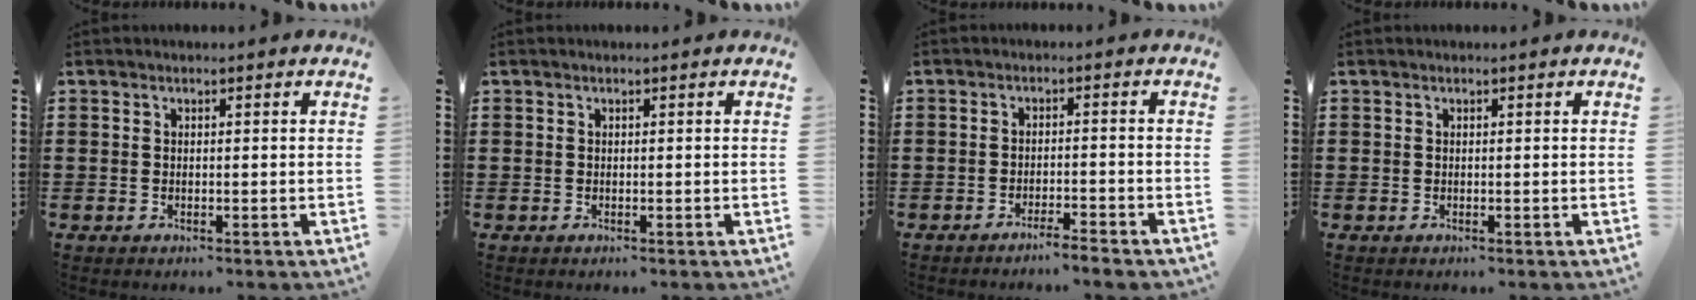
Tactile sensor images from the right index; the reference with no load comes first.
{"total": 0.0}
{"total": 2.7, "force": [-2.5, -0.4, 0.7], "torque": [-0.014, -0.002, -0.051]}
{"total": 0.0}